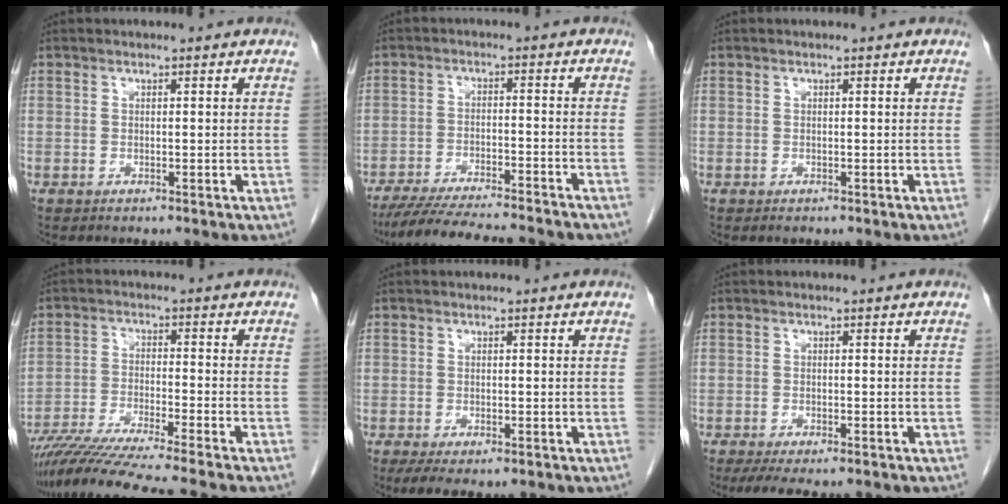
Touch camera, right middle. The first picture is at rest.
{"total": 17.0, "force": [-15.1, 1.5, 7.7], "torque": [-0.128, -0.025, -0.217]}
{"total": 0.6, "force": [-0.4, 0.3, 0.2], "torque": [-0.004, 0.000, -0.004]}
{"total": 13.8, "force": [-11.9, -1.8, 6.8], "torque": [-0.104, -0.031, -0.194]}
{"total": 4.8, "force": [-3.2, 1.8, 3.1], "torque": [-0.049, -0.011, -0.049]}
{"total": 7.5, "force": [-6.0, 1.9, 4.0], "torque": [-0.053, -0.009, -0.089]}